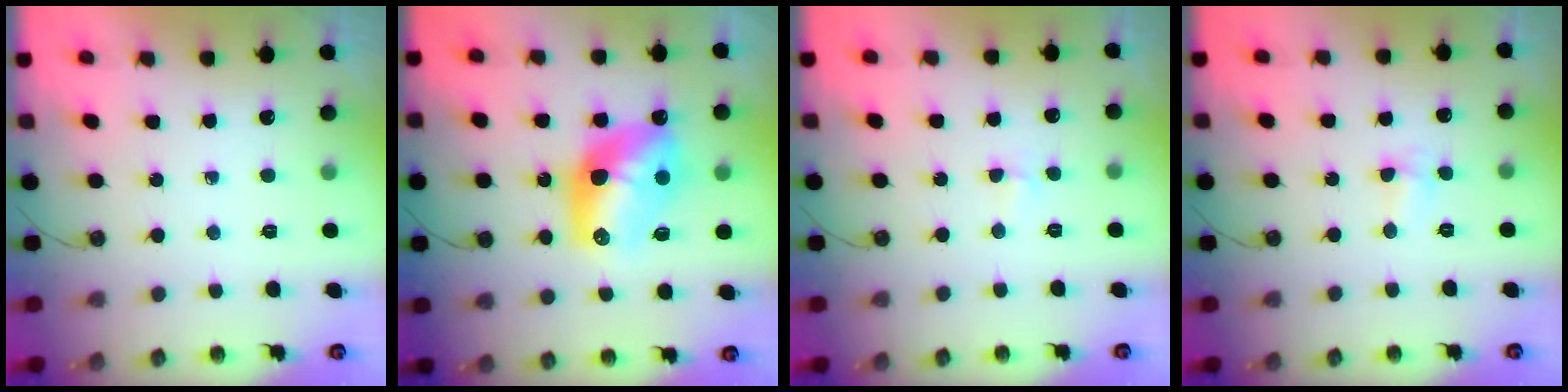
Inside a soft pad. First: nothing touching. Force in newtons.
{"total": 14.3, "press": 14.2, "slide": 1.1}
{"total": 3.5, "press": 3.5, "slide": 0.5}
{"total": 4.9, "press": 4.8, "slide": 0.7}